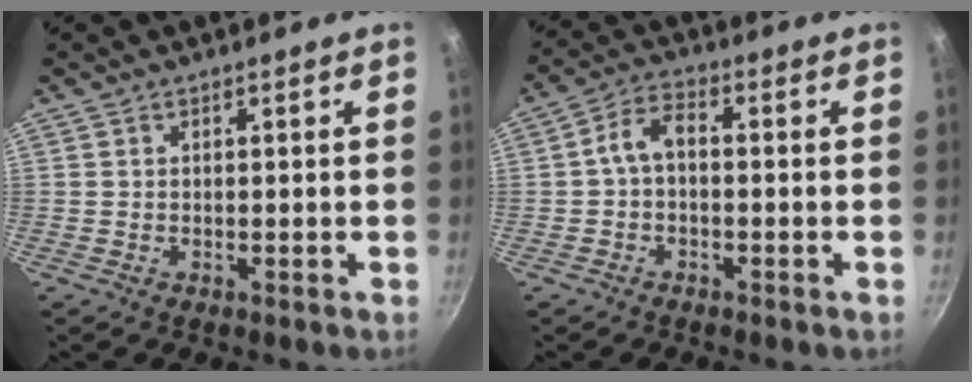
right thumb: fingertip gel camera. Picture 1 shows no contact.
{"total": 5.4, "force": [-0.3, 3.2, 4.4], "torque": [-0.078, 0.024, -0.016]}